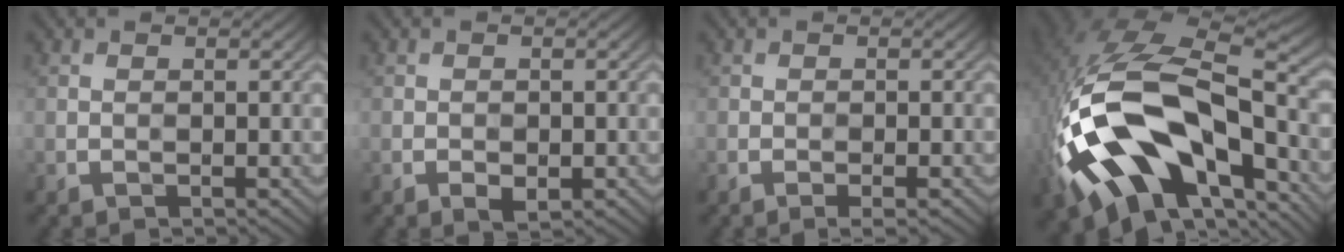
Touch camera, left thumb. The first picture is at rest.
{"total": 1.8, "force": [-0.9, 1.0, 1.1], "torque": [-0.018, -0.004, -0.011]}
{"total": 1.5, "force": [-0.9, 0.2, 1.1], "torque": [-0.019, 0.003, -0.016]}
{"total": 20.5, "force": [-6.1, 11.6, 15.8], "torque": [-0.360, -0.027, -0.078]}